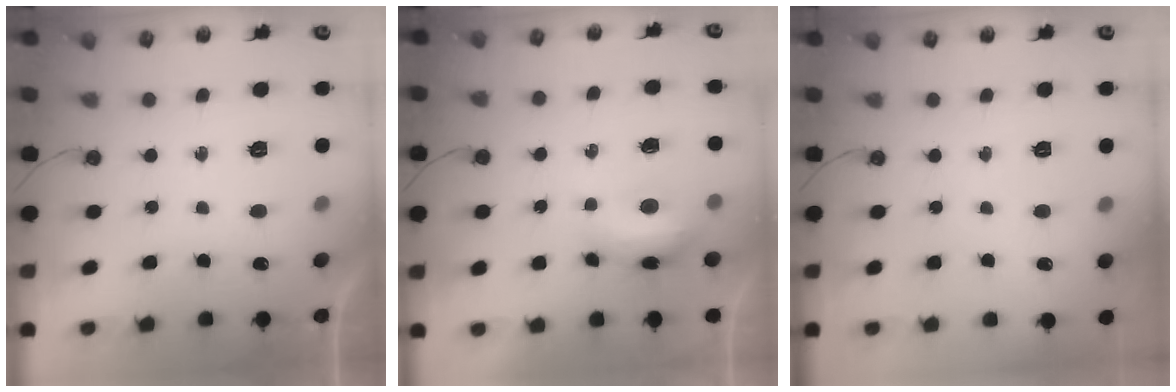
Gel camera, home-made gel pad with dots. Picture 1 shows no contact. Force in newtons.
{"total": 7.5, "press": 7.4, "slide": 1.0}
{"total": 0.0}